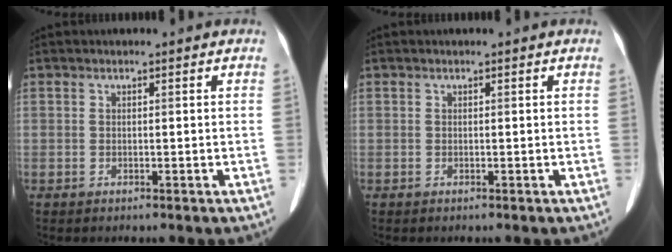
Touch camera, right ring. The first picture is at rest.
{"total": 0.0}